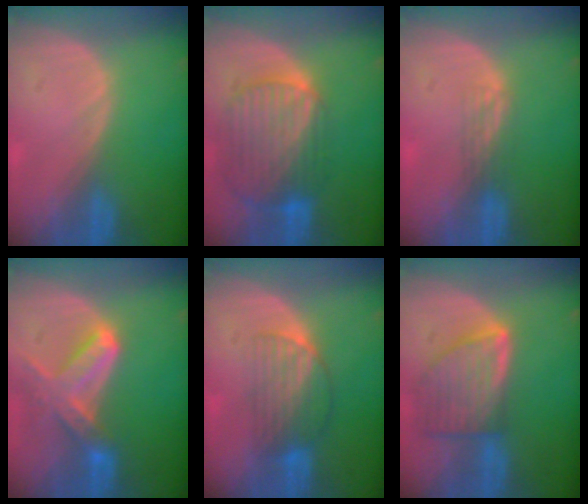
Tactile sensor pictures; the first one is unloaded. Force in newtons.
{"total": 10.3, "press": 8.7, "slide": 5.6}
{"total": 2.1, "press": 1.6, "slide": 1.3}
{"total": 7.2, "press": 6.6, "slide": 2.9}
{"total": 6.5, "press": 5.7, "slide": 3.2}
{"total": 8.0, "press": 7.1, "slide": 3.6}